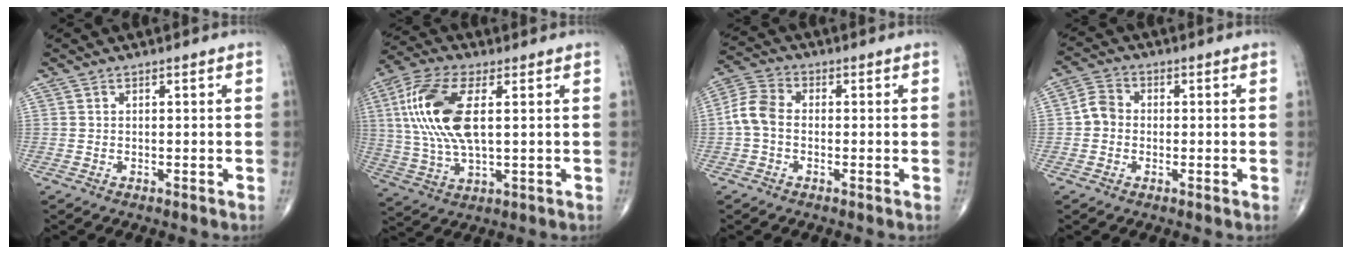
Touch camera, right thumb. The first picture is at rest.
{"total": 16.0, "force": [3.0, 6.9, 14.1], "torque": [-0.312, 0.003, 0.058]}
{"total": 6.2, "force": [-0.7, 4.3, 4.4], "torque": [-0.088, 0.017, -0.026]}
{"total": 4.2, "force": [-0.5, 3.6, 2.1], "torque": [-0.028, 0.014, -0.017]}